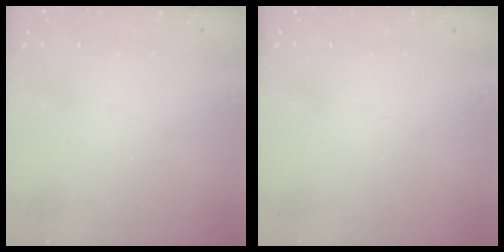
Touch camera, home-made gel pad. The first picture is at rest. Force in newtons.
{"total": 0.0}